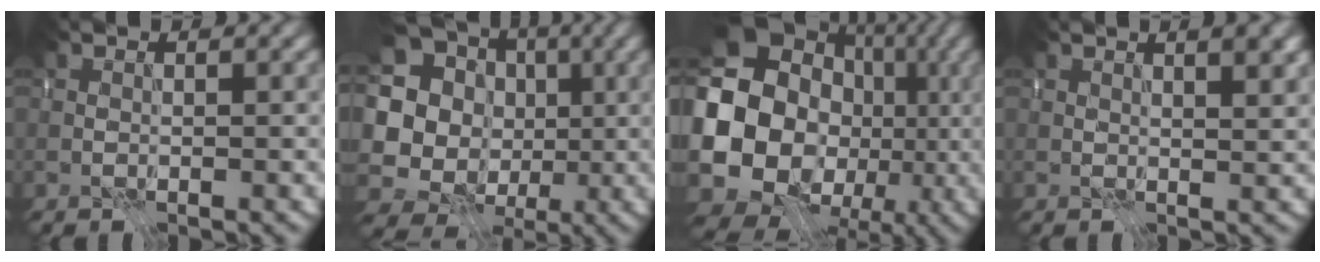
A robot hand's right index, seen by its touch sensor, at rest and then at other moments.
{"total": 17.0, "force": [1.8, 16.0, 5.5], "torque": [-0.165, 0.011, 0.010]}
{"total": 17.5, "force": [-1.2, 14.9, 9.1], "torque": [-0.176, -0.023, -0.011]}
{"total": 3.9, "force": [2.0, 1.3, 3.0], "torque": [-0.031, 0.009, 0.021]}